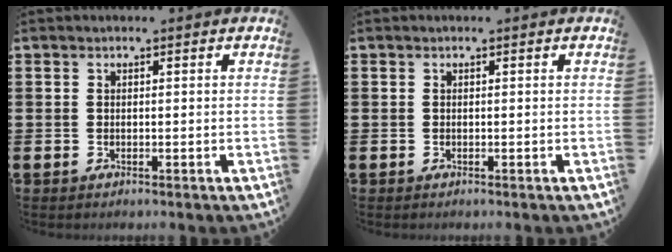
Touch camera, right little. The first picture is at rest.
{"total": 0.0}